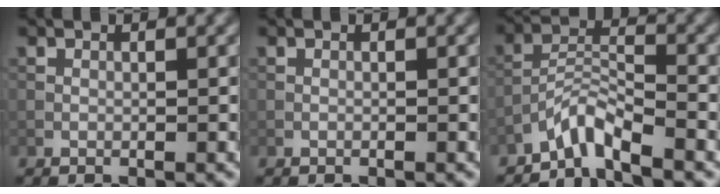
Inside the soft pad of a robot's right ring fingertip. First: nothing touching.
{"total": 0.0}
{"total": 3.6, "force": [-3.1, 0.3, 1.7], "torque": [-0.031, 0.010, -0.070]}